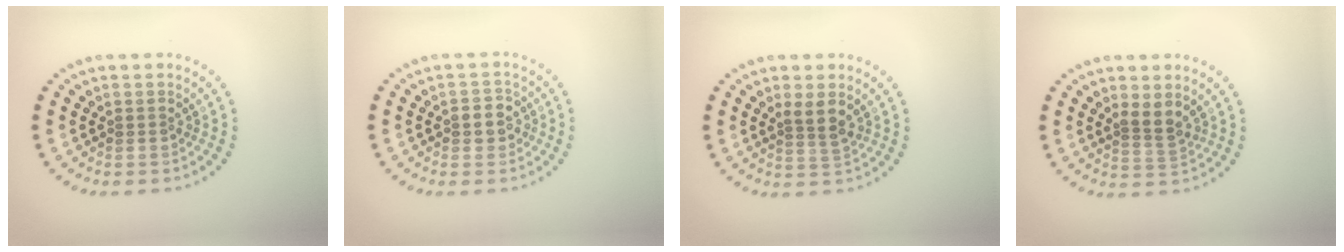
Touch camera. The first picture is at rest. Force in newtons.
{"total": 2.1, "press": 2.0, "slide": 0.6}
{"total": 2.0, "press": 1.6, "slide": 1.1}
{"total": 2.0, "press": 1.6, "slide": 1.2}